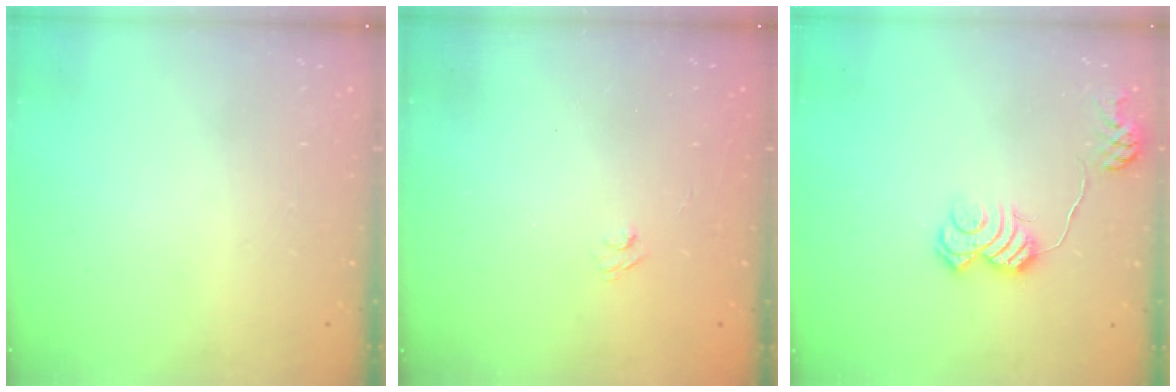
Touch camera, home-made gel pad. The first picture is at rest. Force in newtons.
{"total": 2.2, "press": 2.0, "slide": 1.0}
{"total": 10.9, "press": 10.8, "slide": 0.8}